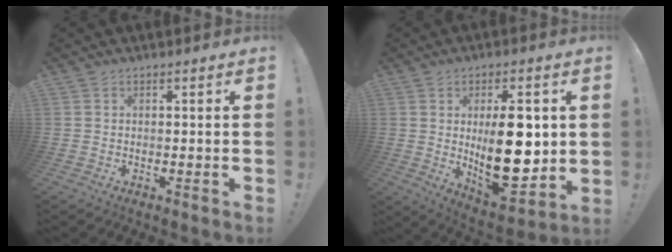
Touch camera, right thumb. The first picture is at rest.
{"total": 19.5, "force": [1.6, 9.2, 17.2], "torque": [-0.261, -0.027, 0.030]}